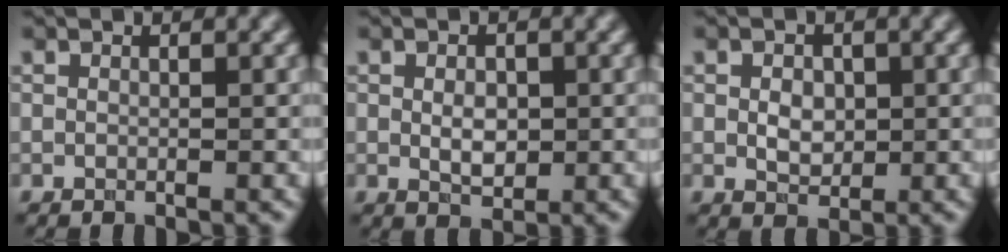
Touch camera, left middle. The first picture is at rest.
{"total": 2.3, "force": [0.0, 1.5, 1.8], "torque": [-0.033, -0.003, 0.001]}
{"total": 2.4, "force": [0.1, 1.7, 1.6], "torque": [-0.029, -0.002, 0.001]}